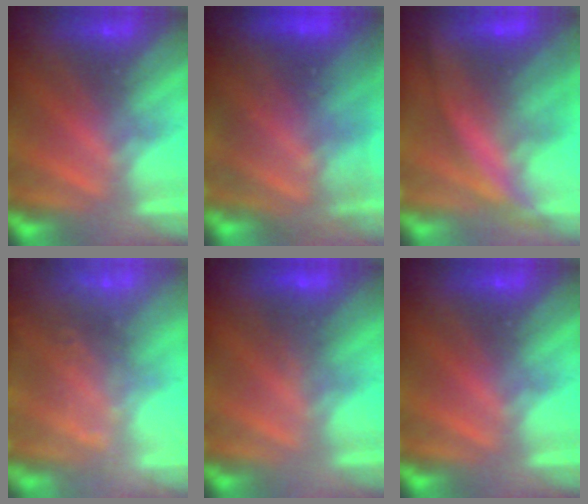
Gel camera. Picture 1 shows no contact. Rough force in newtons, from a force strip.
{"total": 9.6}
{"total": 10.5}
{"total": 7.2}
{"total": 3.1}
{"total": 0.0}